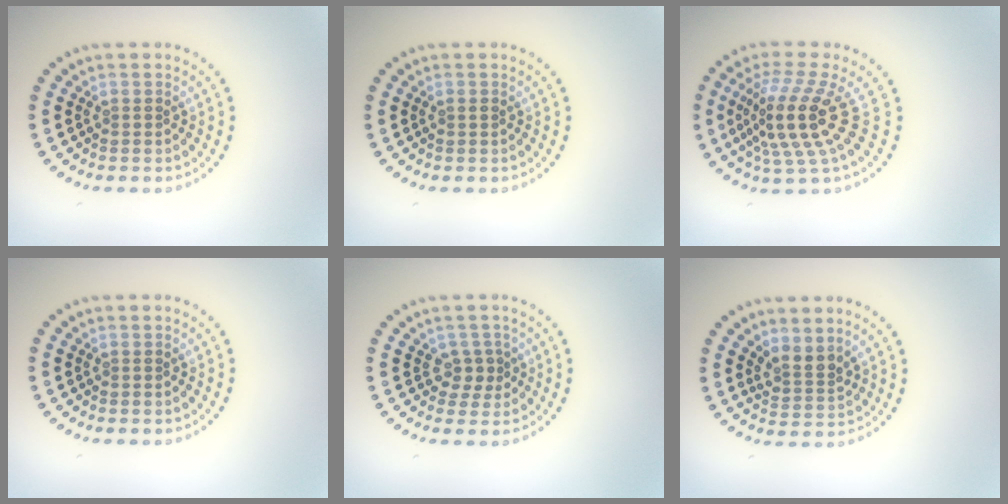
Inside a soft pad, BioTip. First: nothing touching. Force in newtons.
{"total": 0.7, "press": 0.7, "slide": 0.0}
{"total": 5.2, "press": 3.9, "slide": 3.5}
{"total": 0.0}
{"total": 1.8, "press": 1.6, "slide": 0.9}
{"total": 2.4, "press": 1.7, "slide": 1.7}